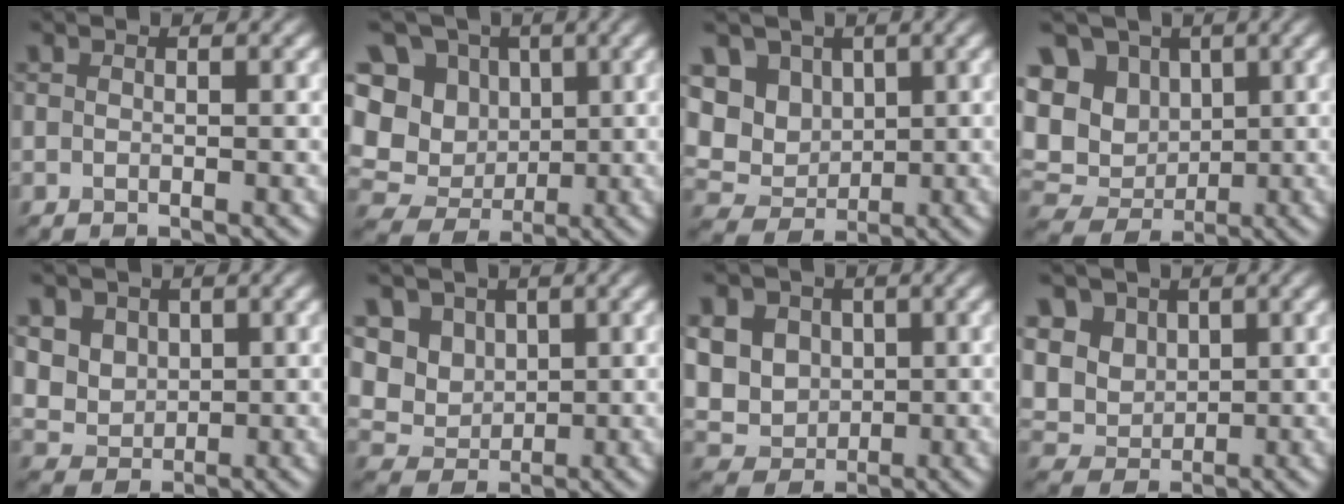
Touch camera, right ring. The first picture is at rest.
{"total": 12.1, "force": [3.4, 10.7, 4.5], "torque": [-0.165, 0.028, 0.086]}
{"total": 5.9, "force": [2.5, 5.0, 1.8], "torque": [-0.078, 0.014, 0.071]}
{"total": 8.9, "force": [2.8, 7.5, 3.7], "torque": [-0.117, 0.020, 0.069]}
{"total": 3.4, "force": [2.0, 2.6, 0.6], "torque": [-0.068, 0.004, 0.075]}
{"total": 3.4, "force": [1.9, 2.8, 0.4], "torque": [-0.053, -0.003, 0.070]}
{"total": 7.3, "force": [2.5, 6.3, 2.8], "torque": [-0.099, 0.021, 0.064]}
{"total": 4.8, "force": [2.5, 4.0, 1.1], "torque": [-0.079, 0.012, 0.075]}